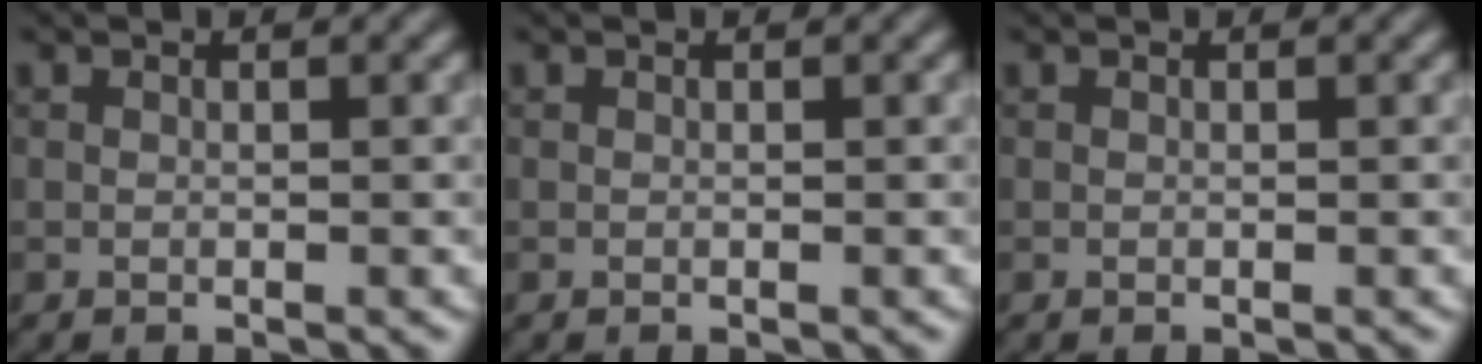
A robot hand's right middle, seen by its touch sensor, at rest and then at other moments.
{"total": 0.0}
{"total": 0.0}